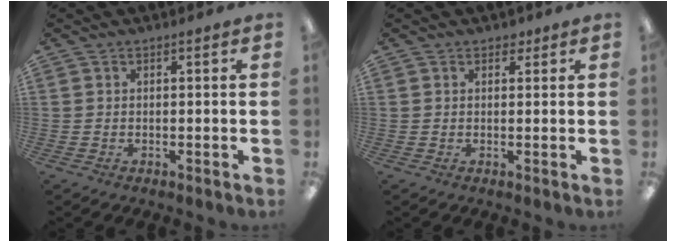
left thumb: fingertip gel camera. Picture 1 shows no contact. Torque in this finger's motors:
{"motor_torque": [0.17, -0.08, 0.21, -0.06, 0.00]}